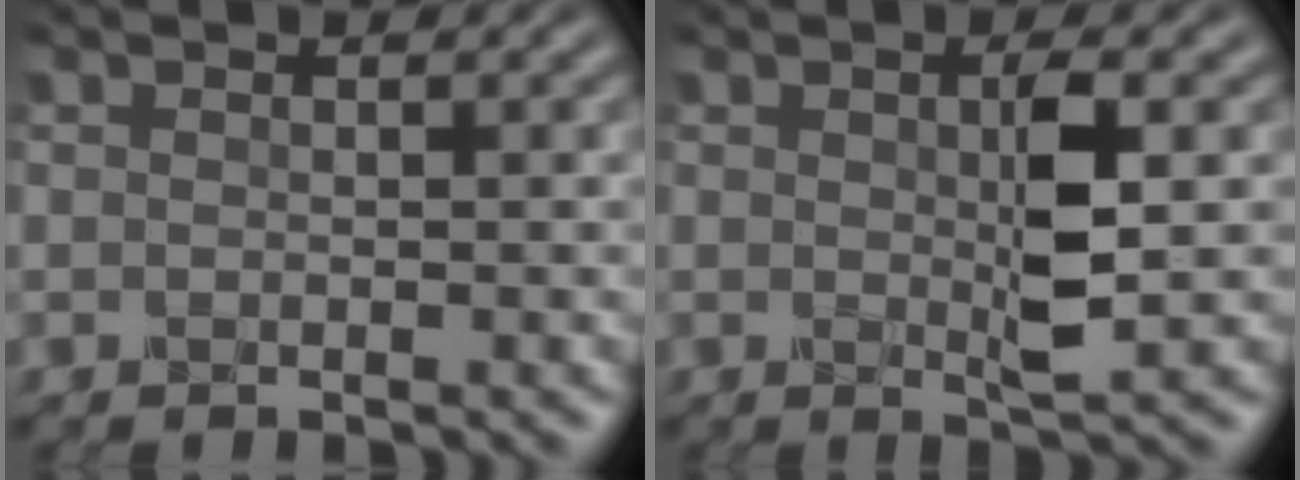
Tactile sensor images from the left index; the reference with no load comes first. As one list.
[{"total": 3.7, "force": [0.3, 0.7, 3.6], "torque": [-0.065, -0.004, 0.007]}]